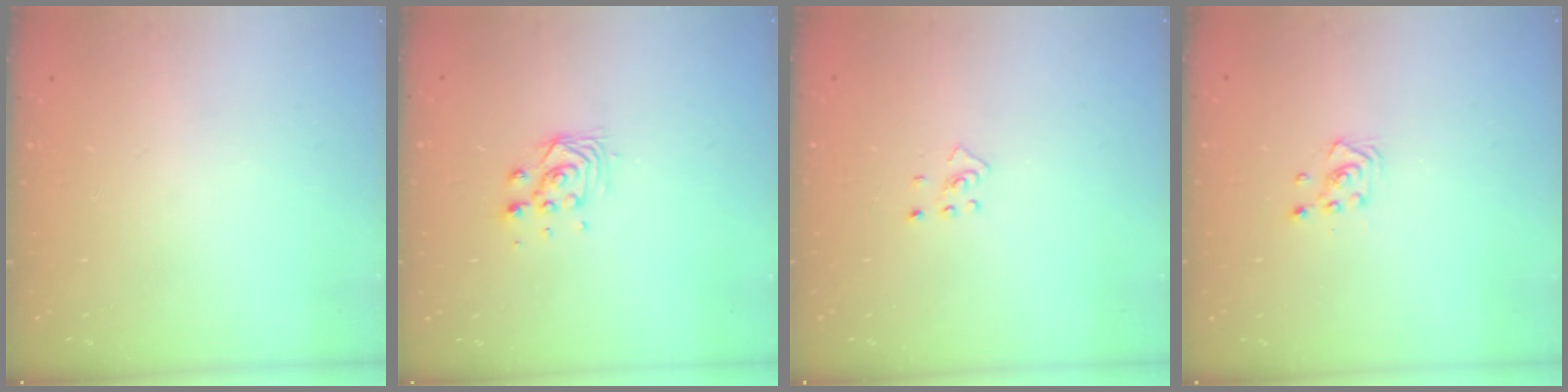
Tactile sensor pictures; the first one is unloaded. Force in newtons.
{"total": 3.9, "press": 3.8, "slide": 0.8}
{"total": 2.5, "press": 2.4, "slide": 0.8}
{"total": 2.9, "press": 2.8, "slide": 0.3}